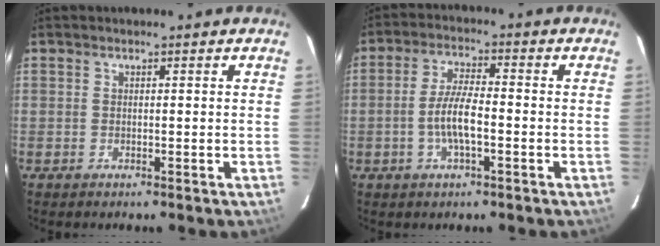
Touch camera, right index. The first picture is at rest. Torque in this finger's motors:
{"motor_torque": [0.53, 0.21, 0.44, 0.12]}